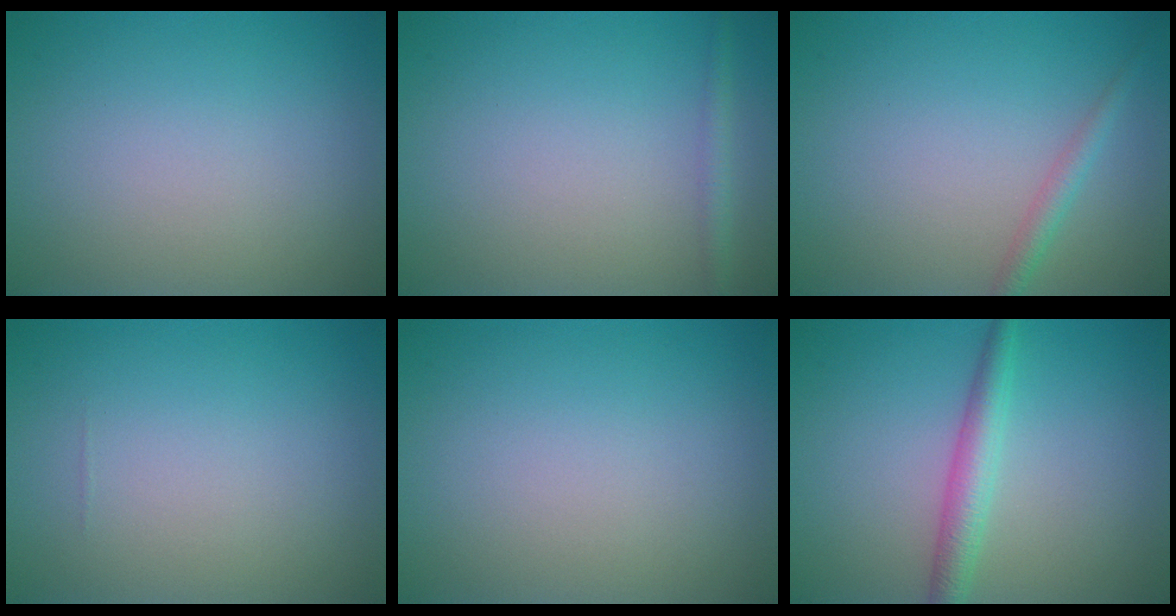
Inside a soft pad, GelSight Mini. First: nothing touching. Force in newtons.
{"total": 1.3, "press": 1.3, "slide": 0.1}
{"total": 1.5, "press": 1.5, "slide": 0.1}
{"total": 0.0}
{"total": 0.0}
{"total": 2.9, "press": 2.9, "slide": 0.0}